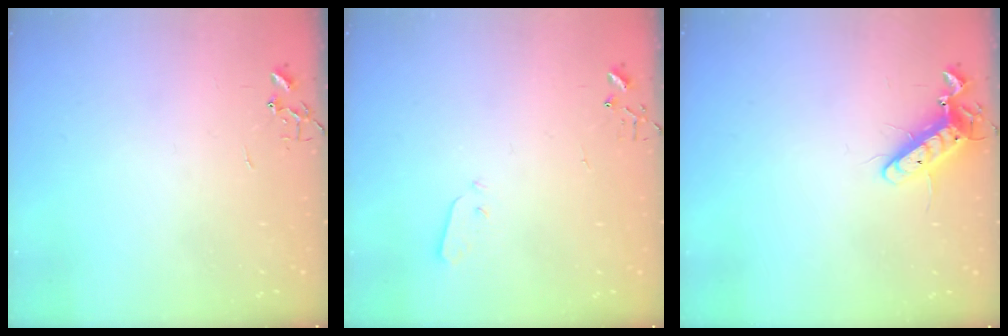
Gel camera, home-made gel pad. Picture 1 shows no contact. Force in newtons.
{"total": 3.5, "press": 3.5, "slide": 0.2}
{"total": 11.6, "press": 11.5, "slide": 1.5}